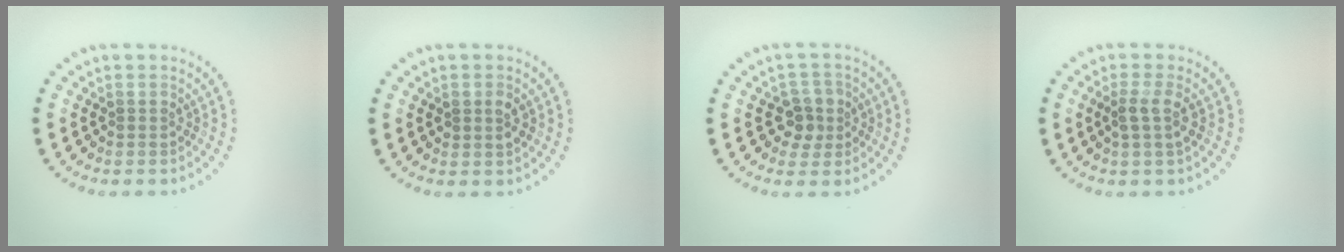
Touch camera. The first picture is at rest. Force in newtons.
{"total": 1.4, "press": 1.3, "slide": 0.3}
{"total": 2.5, "press": 2.3, "slide": 1.0}
{"total": 1.8, "press": 1.5, "slide": 1.0}